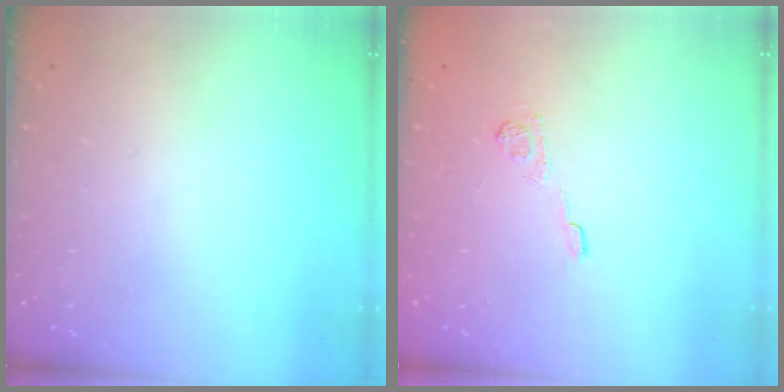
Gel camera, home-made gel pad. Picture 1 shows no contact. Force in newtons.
{"total": 8.5, "press": 8.4, "slide": 1.5}